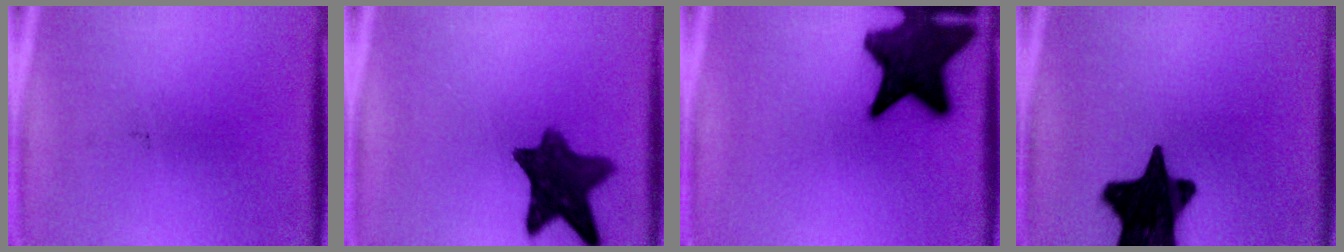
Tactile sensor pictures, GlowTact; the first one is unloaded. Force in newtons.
{"total": 11.0}
{"total": 16.2}
{"total": 18.9}